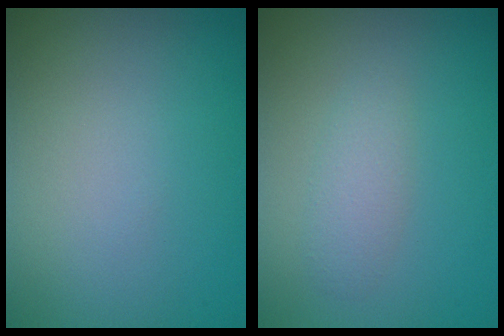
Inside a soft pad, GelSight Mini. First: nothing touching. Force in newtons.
{"total": 1.6, "press": 1.6, "slide": 0.1}